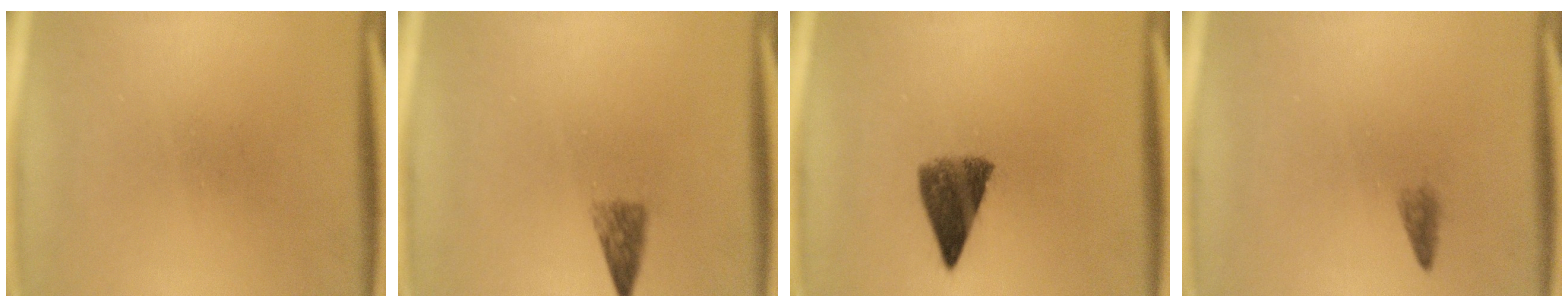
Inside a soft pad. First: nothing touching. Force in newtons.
{"total": 2.4}
{"total": 6.7}
{"total": 1.1}